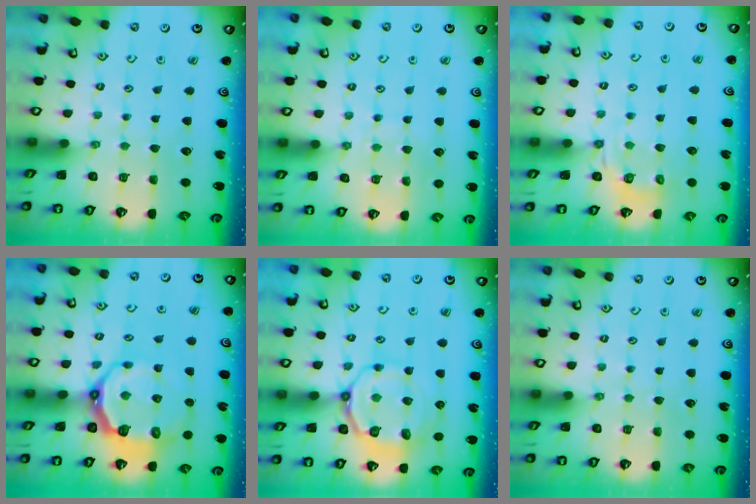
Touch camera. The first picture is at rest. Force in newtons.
{"total": 5.3, "press": 5.3, "slide": 0.7}
{"total": 6.3, "press": 6.0, "slide": 1.9}
{"total": 10.0, "press": 8.7, "slide": 5.0}
{"total": 10.6, "press": 10.4, "slide": 1.9}
{"total": 0.0}